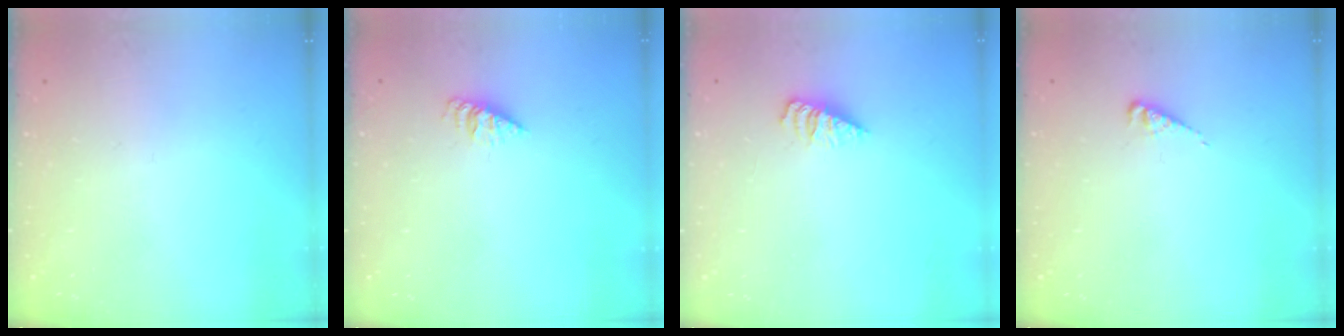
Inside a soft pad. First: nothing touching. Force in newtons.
{"total": 2.3, "press": 2.3, "slide": 0.3}
{"total": 1.8, "press": 1.7, "slide": 0.4}
{"total": 2.9, "press": 2.9, "slide": 0.4}